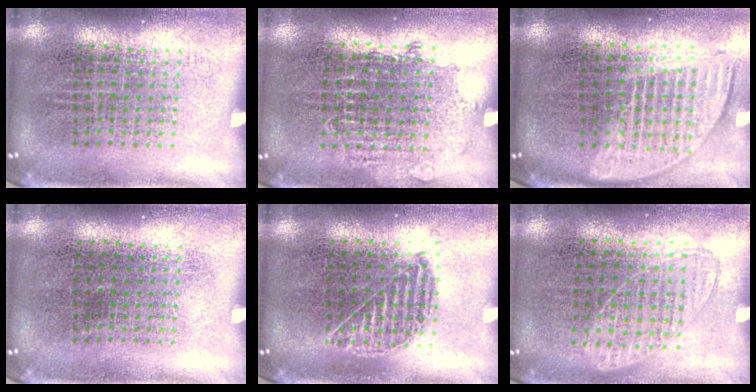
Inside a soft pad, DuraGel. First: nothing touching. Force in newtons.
{"total": 0.8, "press": 0.8, "slide": 0.2}
{"total": 1.8, "press": 1.5, "slide": 0.9}
{"total": 0.0}
{"total": 1.0, "press": 0.9, "slide": 0.3}
{"total": 0.8, "press": 0.7, "slide": 0.3}